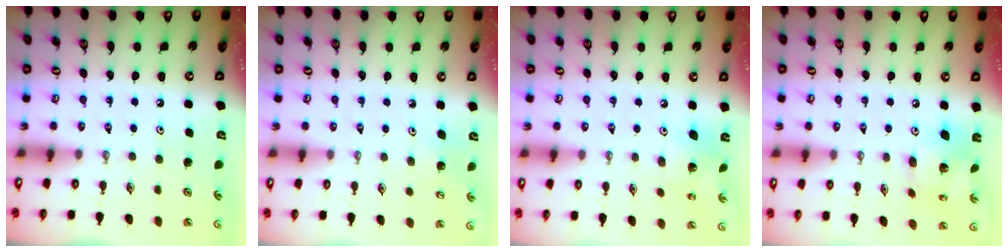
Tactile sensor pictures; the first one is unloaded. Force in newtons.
{"total": 5.0, "press": 4.9, "slide": 1.2}
{"total": 7.9, "press": 7.9, "slide": 0.5}
{"total": 13.7, "press": 13.7, "slide": 1.4}